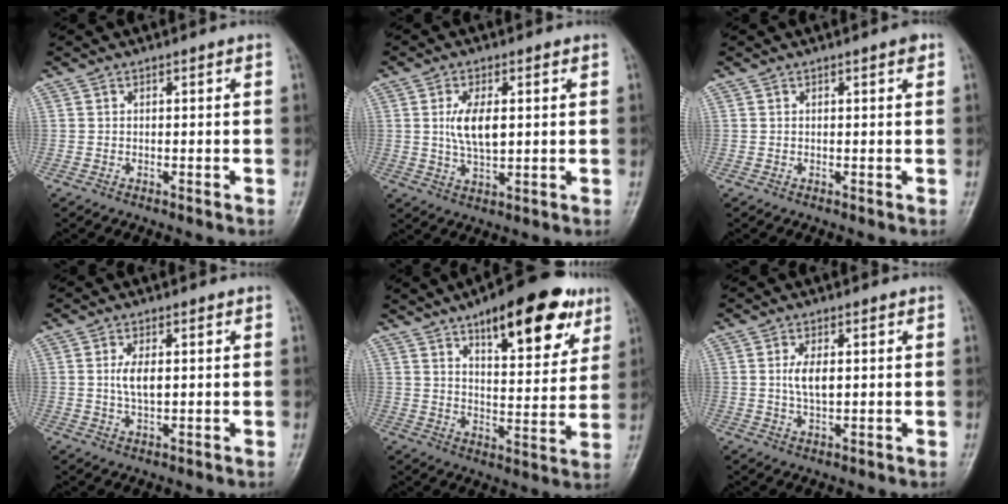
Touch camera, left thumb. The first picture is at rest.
{"total": 7.1, "force": [1.1, 3.4, 6.2], "torque": [-0.116, -0.009, 0.021]}
{"total": 1.2, "force": [0.6, 0.3, 0.9], "torque": [-0.013, 0.000, 0.006]}
{"total": 4.3, "force": [0.6, 2.0, 3.7], "torque": [-0.073, -0.005, 0.012]}
{"total": 19.5, "force": [11.0, 7.5, 14.3], "torque": [-0.160, -0.041, 0.160]}
{"total": 4.5, "force": [0.7, 2.1, 3.9], "torque": [-0.075, -0.005, 0.014]}